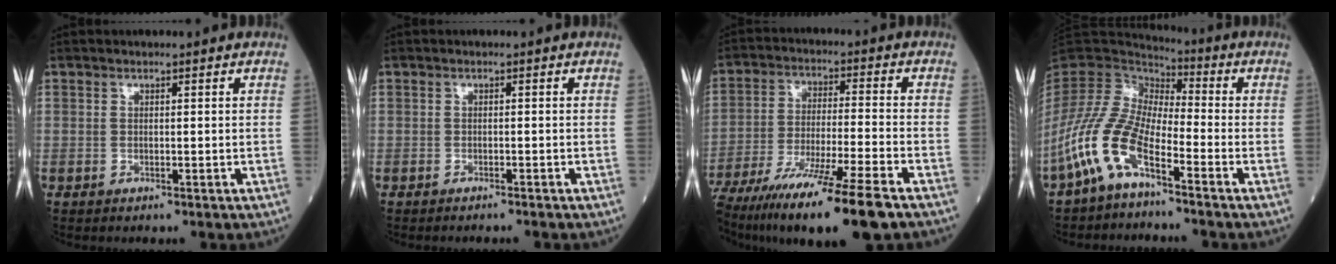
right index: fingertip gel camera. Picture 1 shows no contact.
{"total": 1.4, "force": [-1.4, -0.2, 0.4], "torque": [-0.007, 0.000, -0.018]}
{"total": 19.6, "force": [-13.9, 0.2, 13.8], "torque": [-0.227, -0.054, -0.235]}
{"total": 10.6, "force": [-5.8, 3.7, 8.0], "torque": [-0.188, 0.006, -0.124]}